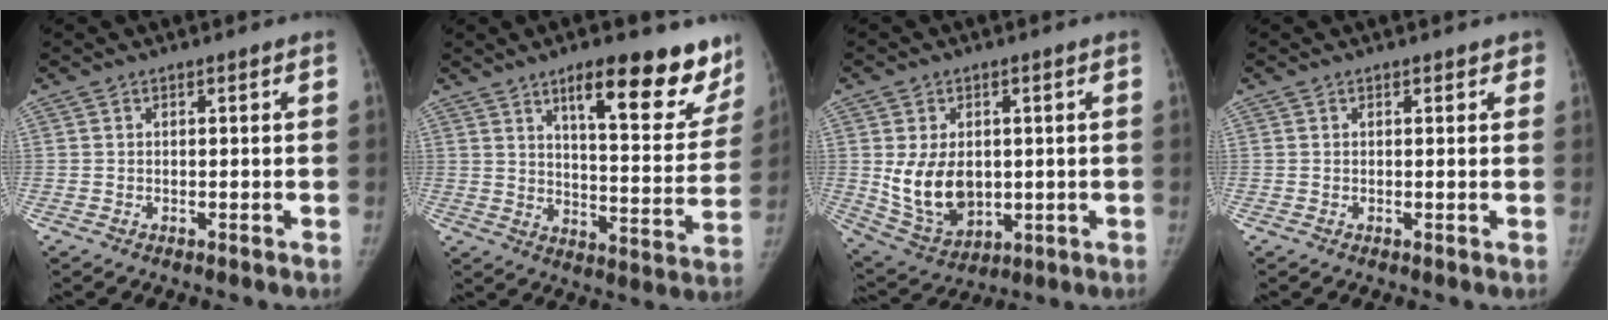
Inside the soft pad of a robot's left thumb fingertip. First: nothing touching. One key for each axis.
{"total": 19.6, "fx": 13.1, "fy": 5.9, "fz": 13.3, "tx": -0.123, "ty": -0.069, "tz": 0.183}
{"total": 11.5, "fx": 0.2, "fy": 8.2, "fz": 8.0, "tx": -0.117, "ty": -0.011, "tz": 0.029}
{"total": 1.2, "fx": 0.8, "fy": 0.7, "fz": 0.6, "tx": 0.006, "ty": -0.001, "tz": 0.003}